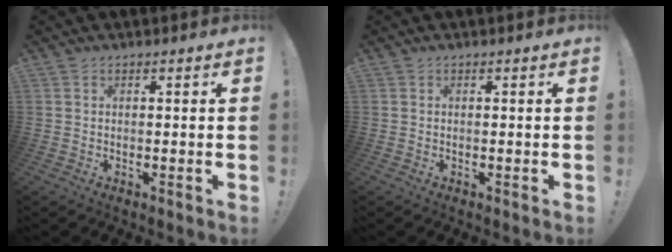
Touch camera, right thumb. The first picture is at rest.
{"total": 0.0}